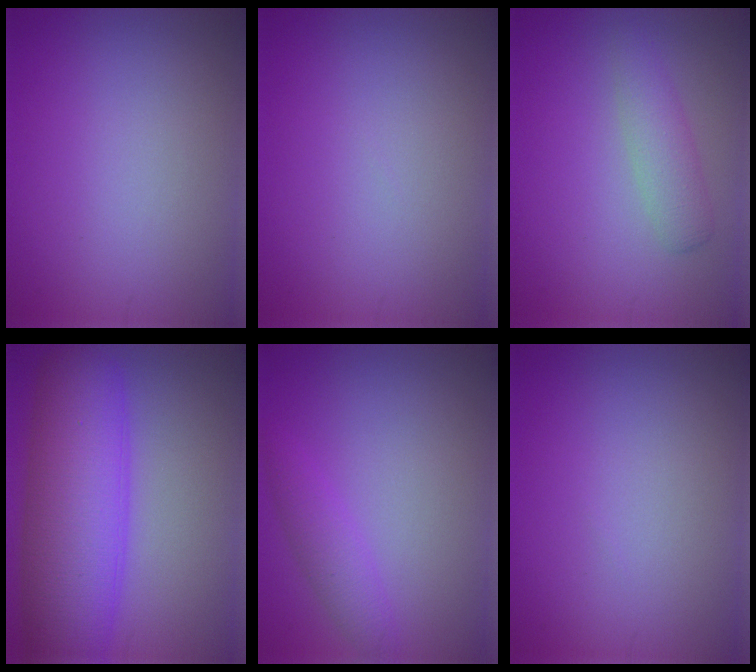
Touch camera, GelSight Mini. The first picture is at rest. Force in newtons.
{"total": 0.0}
{"total": 2.5, "press": 2.5, "slide": 0.0}
{"total": 10.9, "press": 10.9, "slide": 0.2}
{"total": 2.2, "press": 2.2, "slide": 0.0}
{"total": 0.0}